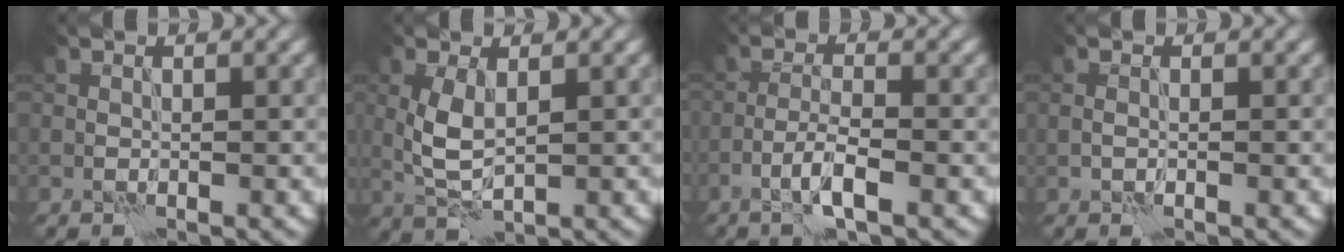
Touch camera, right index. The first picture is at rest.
{"total": 3.5, "force": [0.6, 1.6, 3.1], "torque": [-0.072, 0.000, 0.016]}
{"total": 3.0, "force": [-1.6, 0.4, 2.5], "torque": [-0.049, 0.008, -0.036]}
{"total": 0.7, "force": [0.0, 0.4, 0.6], "torque": [-0.014, -0.004, 0.001]}